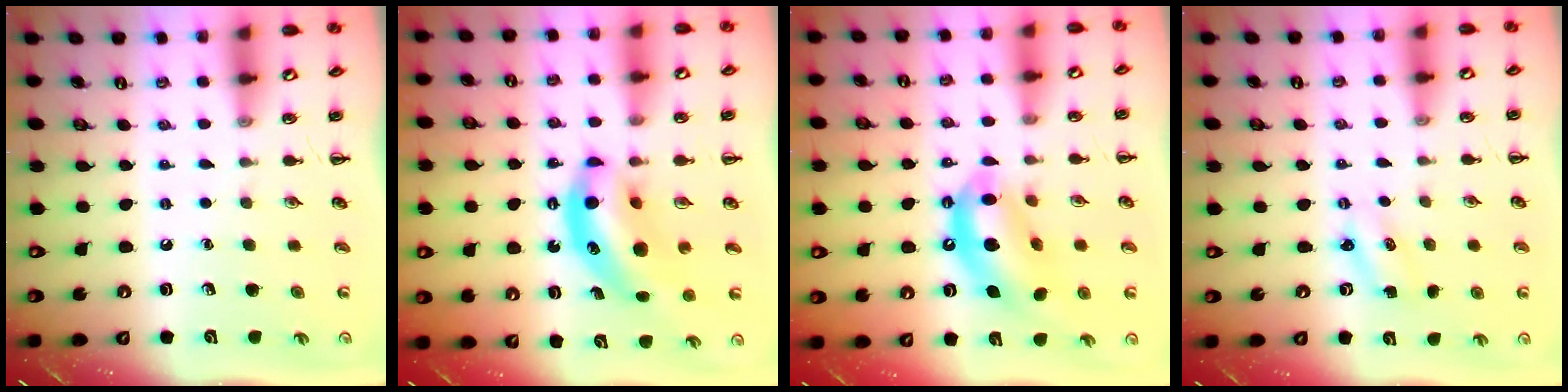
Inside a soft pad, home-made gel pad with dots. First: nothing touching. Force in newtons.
{"total": 11.5, "press": 11.2, "slide": 2.9}
{"total": 12.8, "press": 12.4, "slide": 3.4}
{"total": 1.4, "press": 1.3, "slide": 0.3}